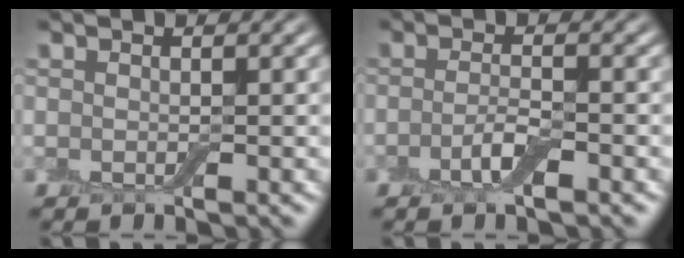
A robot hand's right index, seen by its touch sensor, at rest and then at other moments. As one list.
[{"total": 2.2, "force": [-1.0, 0.5, 1.8], "torque": [-0.037, 0.003, -0.025]}]